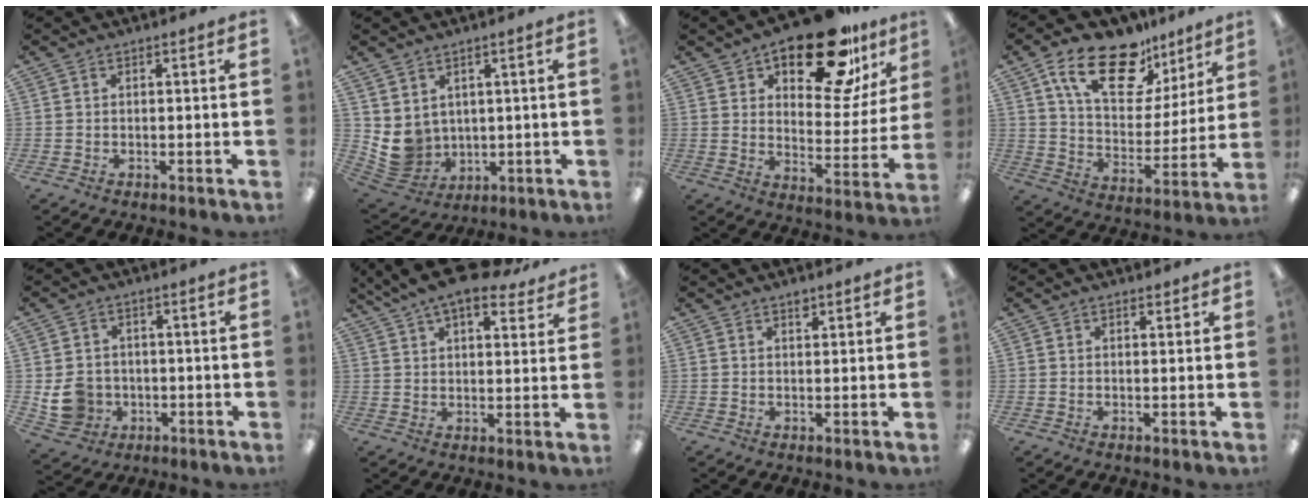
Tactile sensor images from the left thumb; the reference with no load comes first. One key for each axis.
{"total": 6.9, "fx": 2.6, "fy": 6.3, "fz": 1.3, "tx": -0.054, "ty": -0.028, "tz": 0.062}
{"total": 21.8, "fx": 15.4, "fy": 9.0, "fz": 12.6, "tx": -0.176, "ty": -0.094, "tz": 0.252}
{"total": 19.6, "fx": 12.7, "fy": 9.7, "fz": 11.4, "tx": -0.195, "ty": -0.061, "tz": 0.220}
{"total": 7.8, "fx": -1.0, "fy": 7.3, "fz": 2.6, "tx": -0.059, "ty": 0.011, "tz": -0.010}
{"total": 12.0, "fx": 9.2, "fy": 3.7, "fz": 6.8, "tx": -0.119, "ty": -0.040, "tz": 0.164}
{"total": 1.5, "fx": 1.3, "fy": 0.6, "fz": 0.6, "tx": 0.002, "ty": -0.008, "tz": 0.021}
{"total": 0.9, "fx": 0.7, "fy": 0.6, "fz": 0.1, "tx": 0.006, "ty": -0.003, "tz": 0.012}